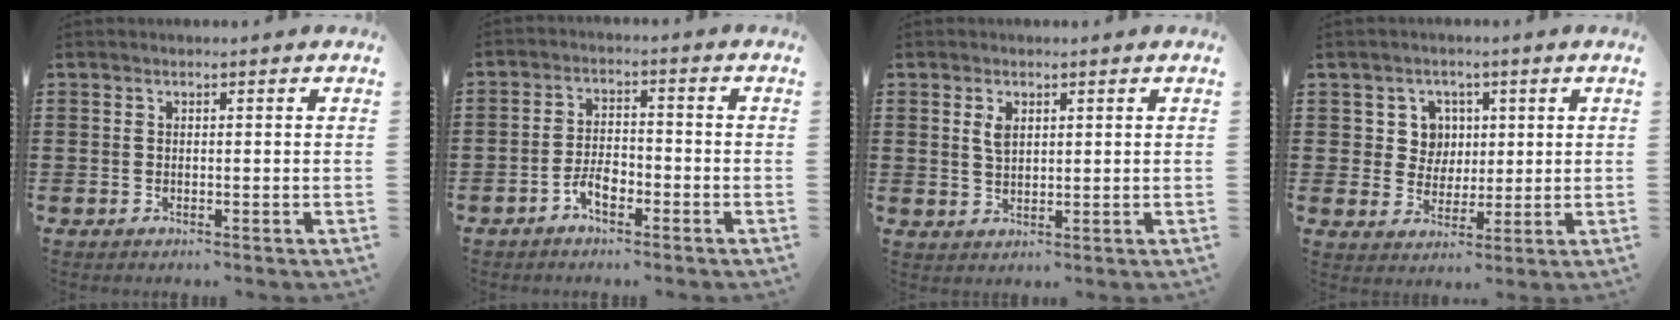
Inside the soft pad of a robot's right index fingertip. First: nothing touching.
{"total": 4.1, "force": [-2.4, 1.8, 2.8], "torque": [-0.063, 0.001, -0.049]}
{"total": 2.4, "force": [1.0, 1.2, 1.8], "torque": [-0.039, 0.003, 0.019]}
{"total": 5.3, "force": [1.5, 4.8, 1.6], "torque": [-0.048, 0.014, 0.024]}